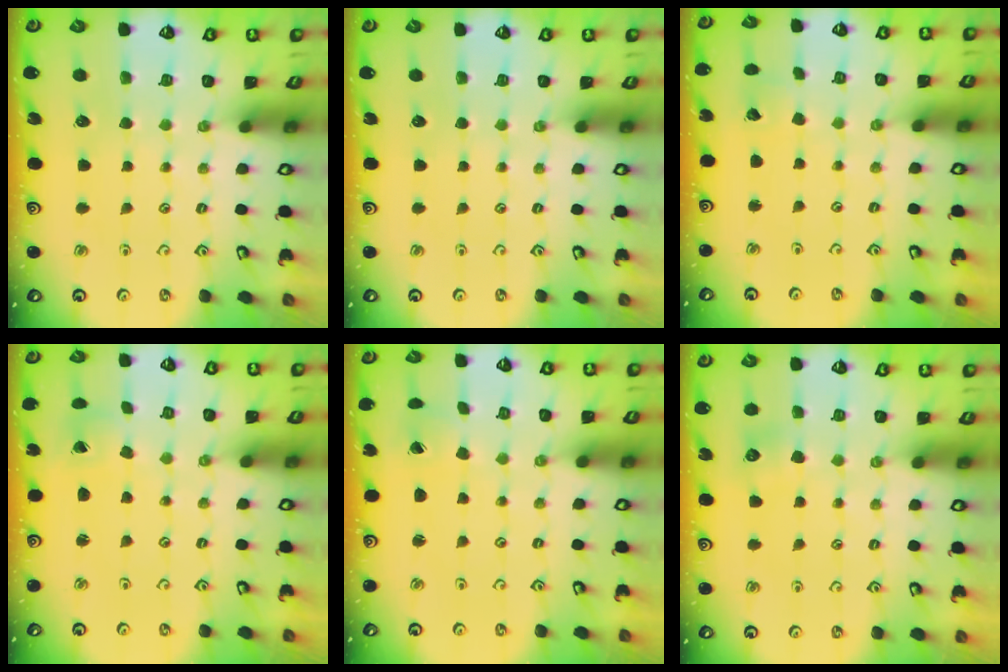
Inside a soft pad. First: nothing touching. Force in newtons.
{"total": 0.0}
{"total": 1.4, "press": 1.4, "slide": 0.1}
{"total": 0.0}
{"total": 1.2, "press": 1.2, "slide": 0.1}
{"total": 5.7, "press": 5.6, "slide": 0.8}